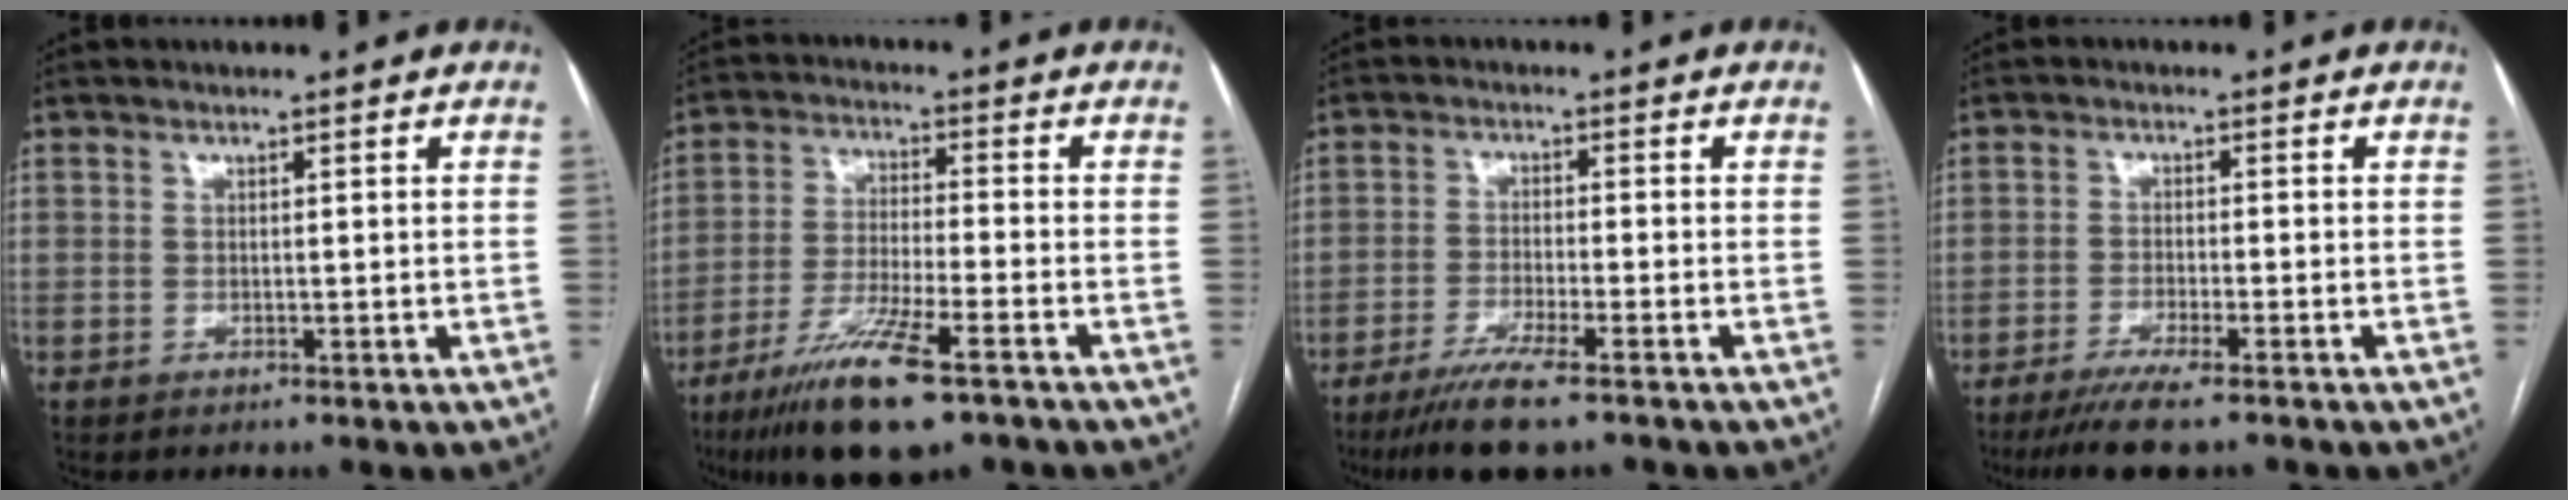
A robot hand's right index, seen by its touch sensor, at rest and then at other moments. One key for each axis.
{"total": 13.1, "fx": -8.3, "fy": 1.5, "fz": 10.0, "tx": -0.191, "ty": -0.031, "tz": -0.145}
{"total": 8.1, "fx": -5.9, "fy": 0.4, "fz": 5.5, "tx": -0.095, "ty": -0.020, "tz": -0.101}
{"total": 7.2, "fx": -5.5, "fy": 0.3, "fz": 4.7, "tx": -0.074, "ty": -0.017, "tz": -0.090}